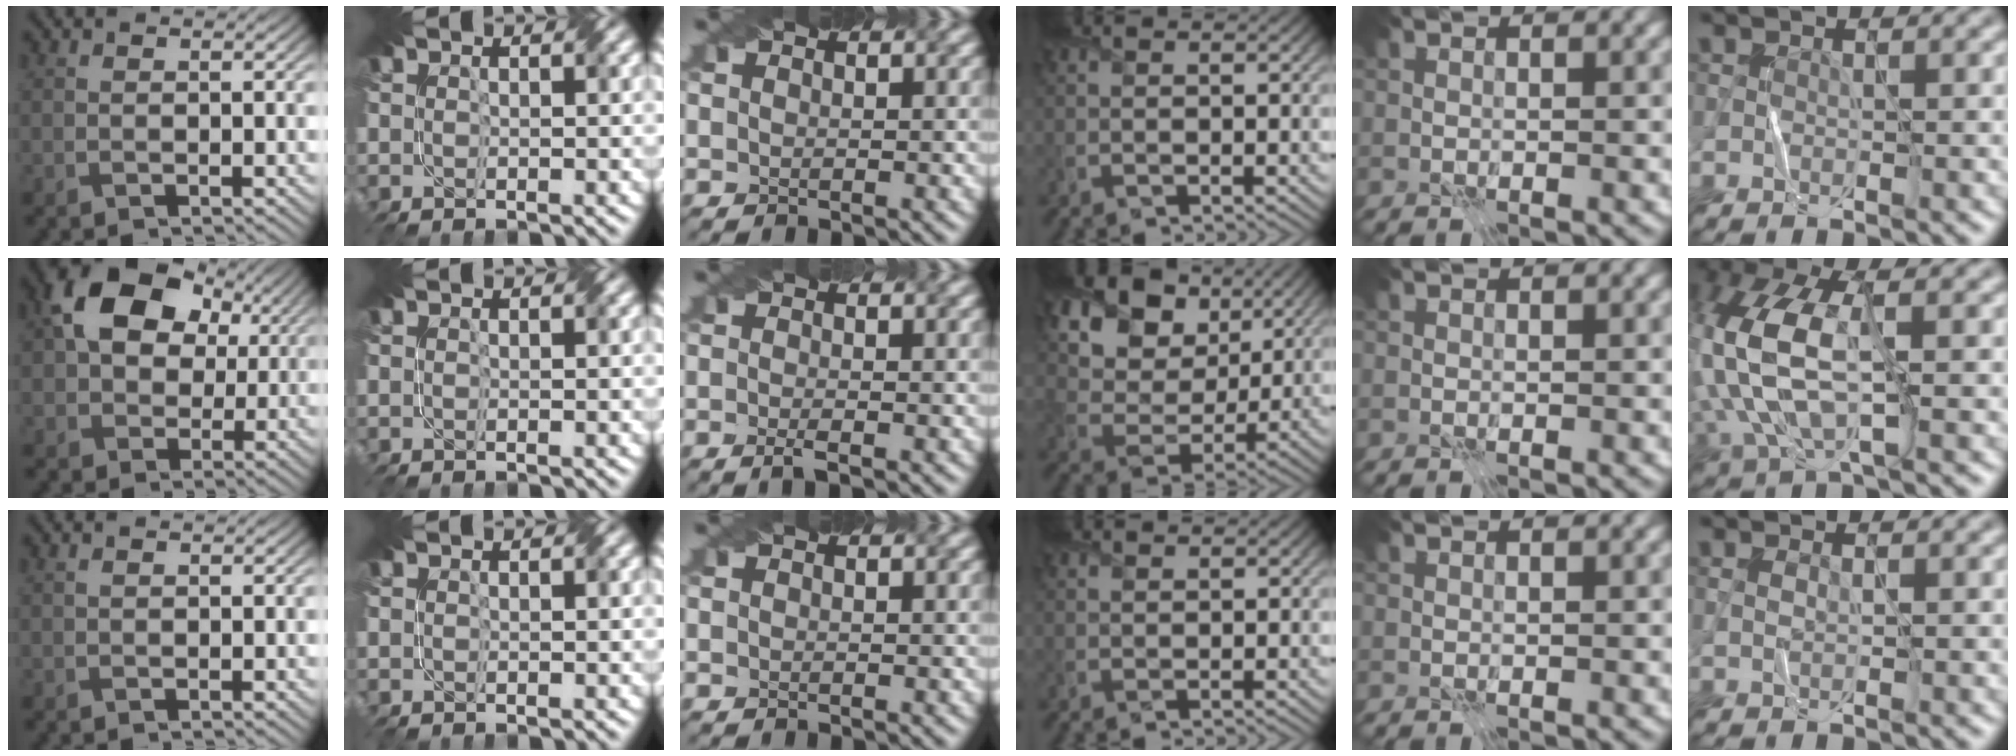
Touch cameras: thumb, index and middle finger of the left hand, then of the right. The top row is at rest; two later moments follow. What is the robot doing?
{"motion": "fold", "object": "netting"}